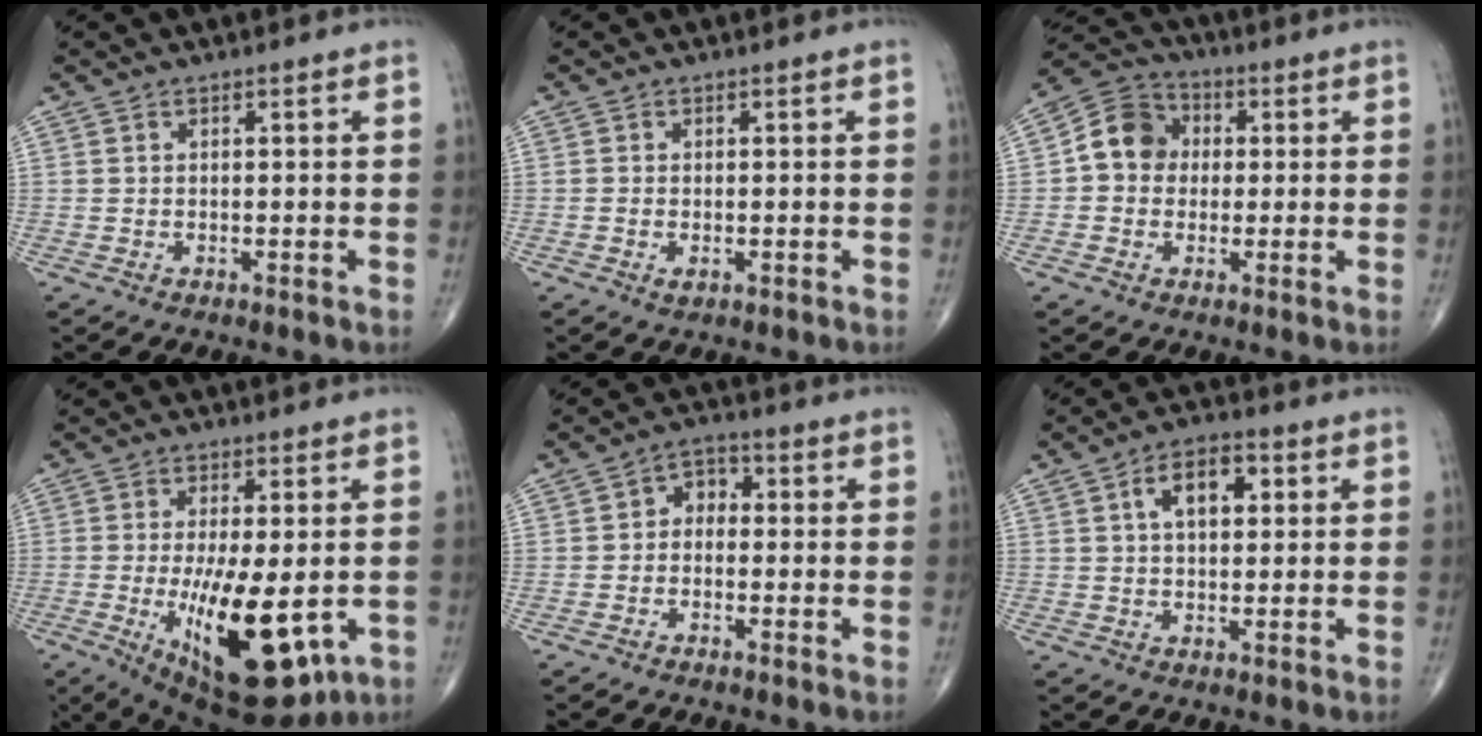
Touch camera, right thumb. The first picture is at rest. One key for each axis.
{"total": 1.3, "fx": -0.5, "fy": 0.7, "fz": 1.0, "tx": -0.018, "ty": -0.003, "tz": -0.008}
{"total": 8.7, "fx": 0.5, "fy": 7.6, "fz": 4.3, "tx": -0.056, "ty": 0.023, "tz": -0.006}
{"total": 17.0, "fx": -3.6, "fy": 6.5, "fz": 15.3, "tx": -0.252, "ty": -0.026, "tz": -0.035}
{"total": 4.1, "fx": -0.3, "fy": 3.2, "fz": 2.5, "tx": -0.018, "ty": 0.018, "tz": -0.021}
{"total": 7.8, "fx": 2.2, "fy": 4.4, "fz": 6.0, "tx": -0.084, "ty": 0.009, "tz": 0.030}